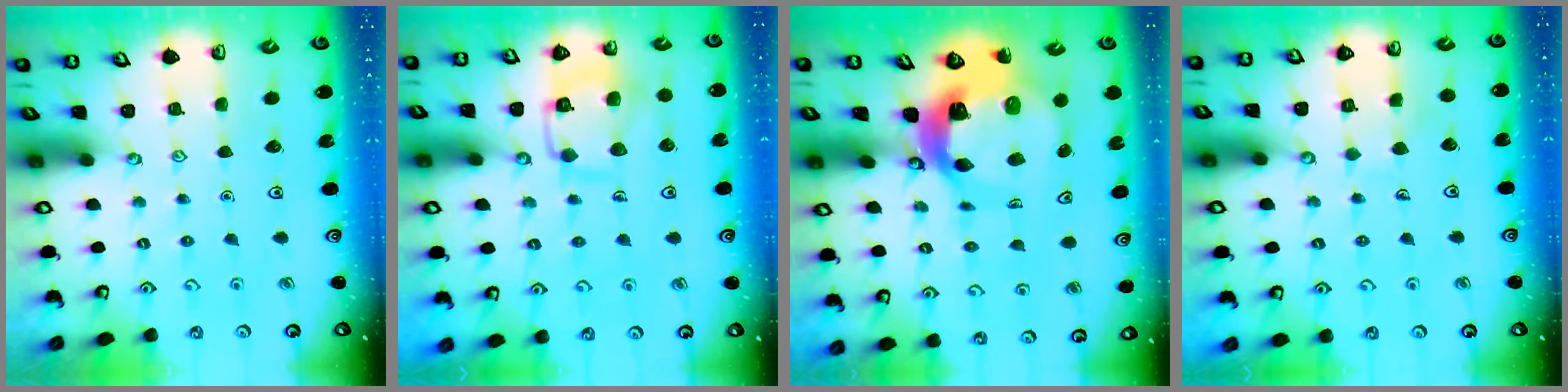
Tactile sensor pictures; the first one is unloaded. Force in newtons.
{"total": 11.7, "press": 11.7, "slide": 0.7}
{"total": 9.5, "press": 9.4, "slide": 1.4}
{"total": 4.1, "press": 4.1, "slide": 0.2}